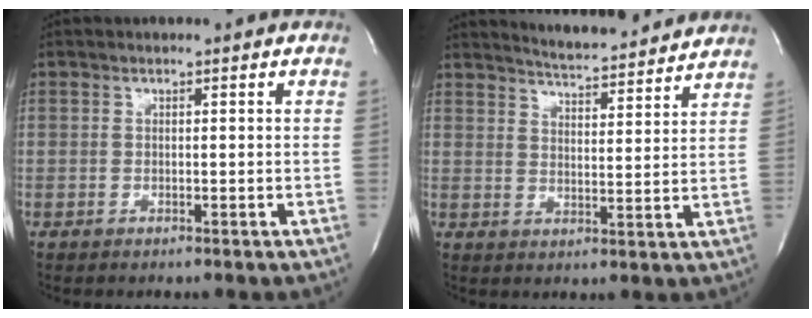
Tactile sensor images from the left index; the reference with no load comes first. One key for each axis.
{"total": 11.5, "fx": 11.0, "fy": 0.7, "fz": 3.1, "tx": -0.055, "ty": 0.004, "tz": 0.150}